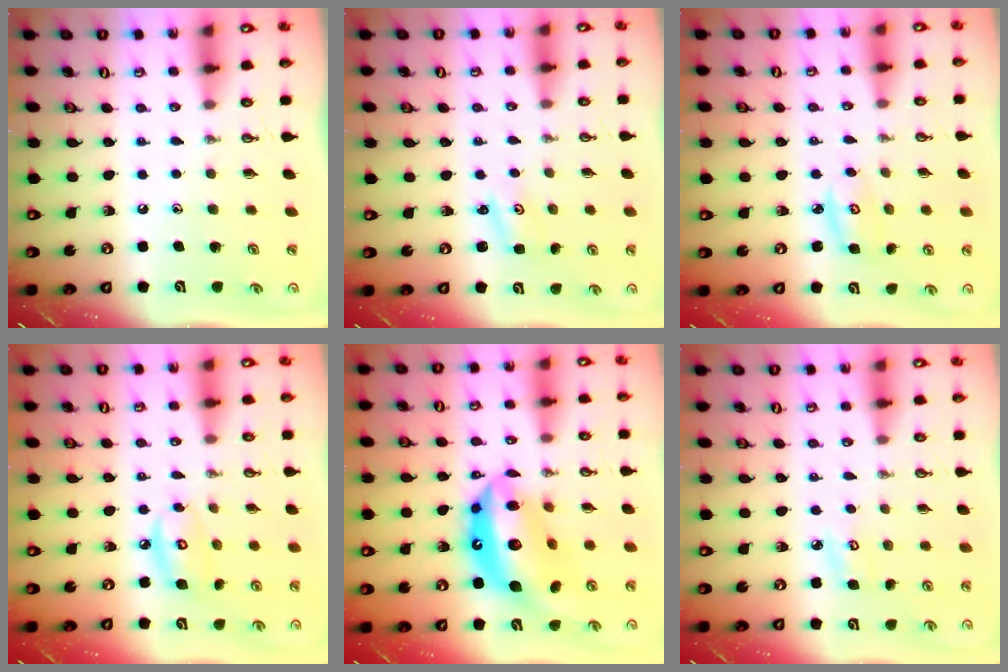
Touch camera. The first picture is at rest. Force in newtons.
{"total": 1.4, "press": 1.4, "slide": 0.2}
{"total": 3.4, "press": 3.4, "slide": 0.3}
{"total": 7.4, "press": 7.3, "slide": 0.4}
{"total": 18.8, "press": 18.7, "slide": 1.5}
{"total": 5.1, "press": 5.0, "slide": 0.5}